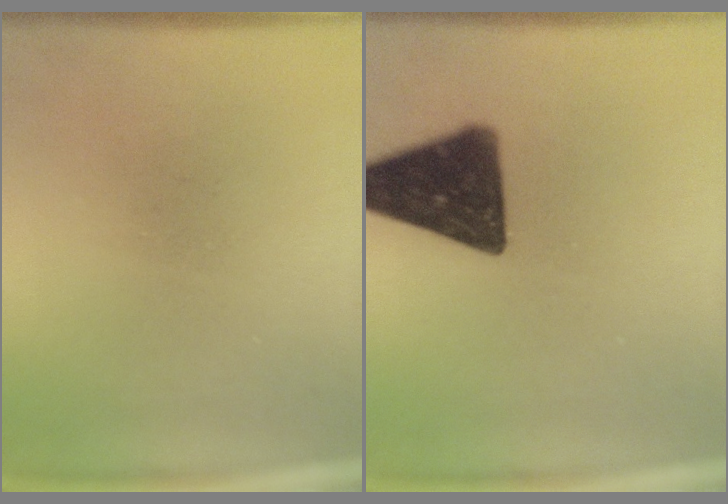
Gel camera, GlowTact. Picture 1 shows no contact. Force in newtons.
{"total": 16.3}